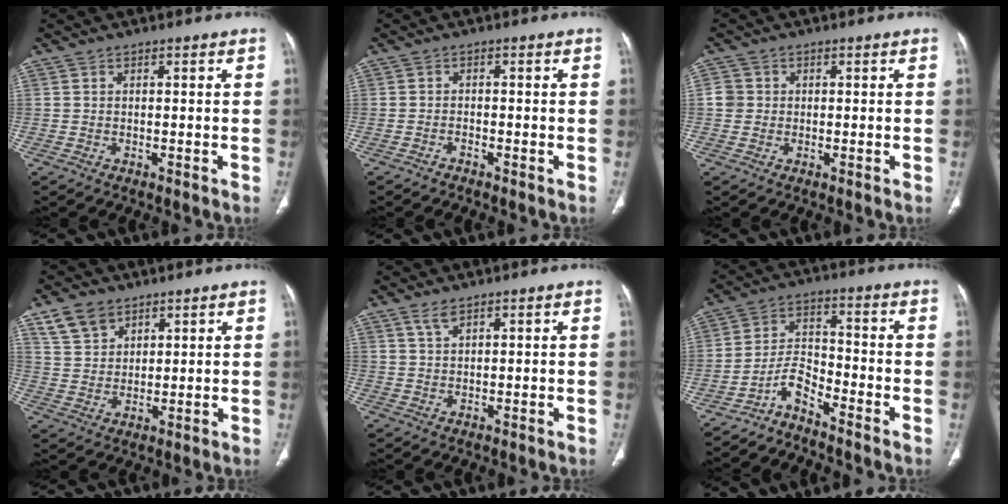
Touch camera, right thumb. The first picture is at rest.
{"total": 0.8, "force": [-0.8, 0.1, 0.1], "torque": [-0.003, 0.007, -0.016]}
{"total": 2.5, "force": [0.1, 2.4, 0.5], "torque": [0.006, 0.008, 0.001]}
{"total": 6.9, "force": [4.6, 4.4, 2.7], "torque": [-0.036, -0.018, 0.097]}
{"total": 2.2, "force": [1.6, 0.8, 1.3], "torque": [-0.028, -0.002, 0.038]}
{"total": 5.2, "force": [-4.7, 1.3, 2.0], "torque": [-0.034, 0.050, -0.098]}